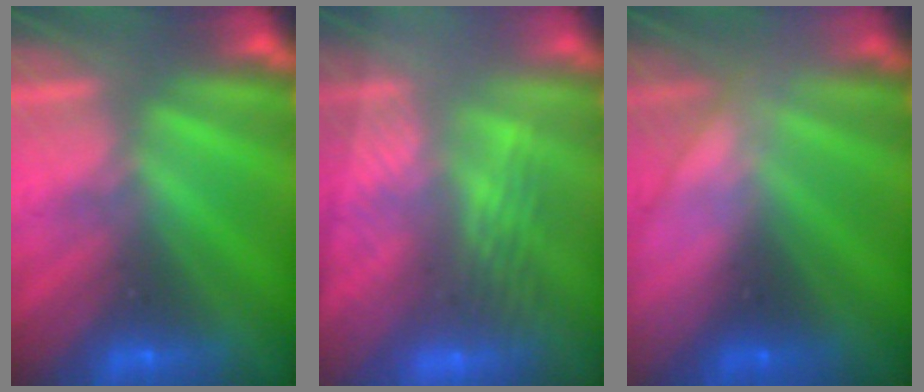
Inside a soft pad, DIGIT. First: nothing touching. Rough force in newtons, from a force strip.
{"total": 2.9}
{"total": 3.0}